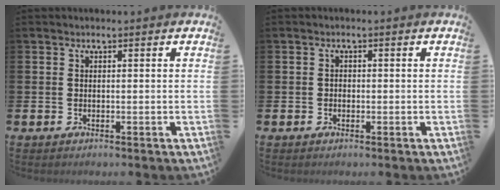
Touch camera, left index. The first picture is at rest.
{"total": 0.9, "force": [-0.4, 0.8, 0.3], "torque": [-0.002, 0.001, -0.010]}